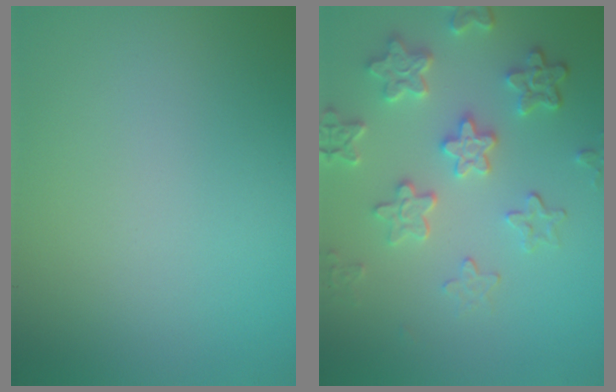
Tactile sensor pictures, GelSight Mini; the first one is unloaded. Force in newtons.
{"total": 5.4, "press": 4.3, "slide": 3.2}